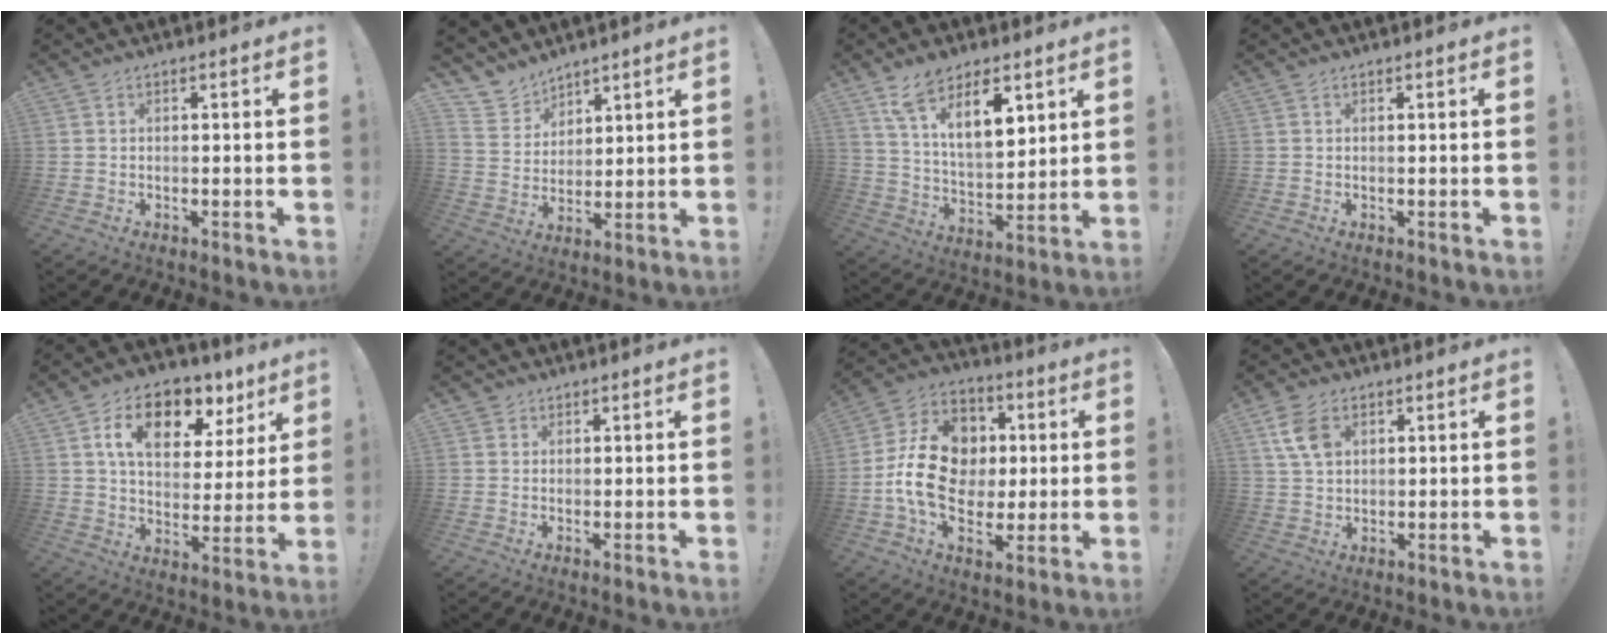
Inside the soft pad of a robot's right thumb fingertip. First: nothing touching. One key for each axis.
{"total": 7.6, "fx": 6.4, "fy": 4.1, "fz": 0.3, "tx": -0.027, "ty": -0.056, "tz": 0.129}
{"total": 13.9, "fx": 9.0, "fy": 6.4, "fz": 8.5, "tx": -0.148, "ty": -0.040, "tz": 0.163}
{"total": 0.0}
{"total": 15.4, "fx": 7.9, "fy": 8.8, "fz": 9.8, "tx": -0.150, "ty": -0.037, "tz": 0.136}
{"total": 1.5, "fx": 1.0, "fy": 1.1, "fz": 0.1, "tx": -0.005, "ty": -0.001, "tz": 0.018}
{"total": 18.7, "fx": -0.4, "fy": 14.8, "fz": 11.3, "tx": -0.174, "ty": 0.018, "tz": 0.003}
{"total": 8.0, "fx": 3.3, "fy": 5.5, "fz": 4.9, "tx": -0.091, "ty": -0.003, "tz": 0.066}